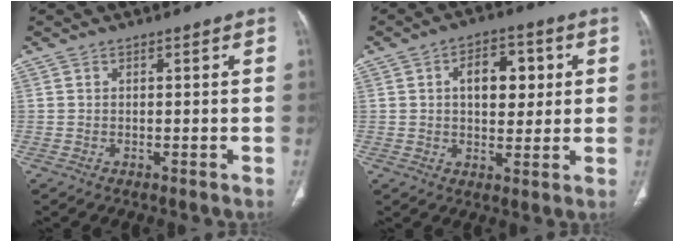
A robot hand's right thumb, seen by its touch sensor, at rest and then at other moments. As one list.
[{"total": 9.8, "force": [2.2, 5.9, 7.4], "torque": [-0.073, 0.003, 0.034]}]